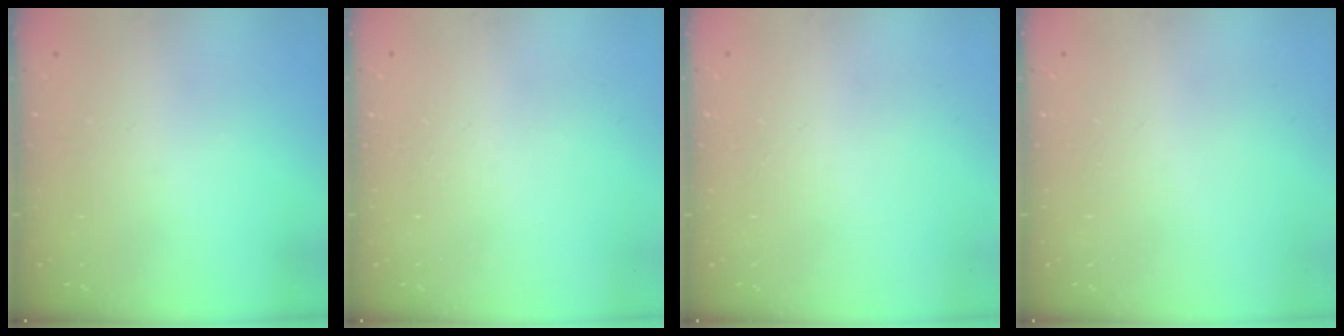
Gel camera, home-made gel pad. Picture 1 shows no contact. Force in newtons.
{"total": 0.0}
{"total": 0.0}
{"total": 0.0}